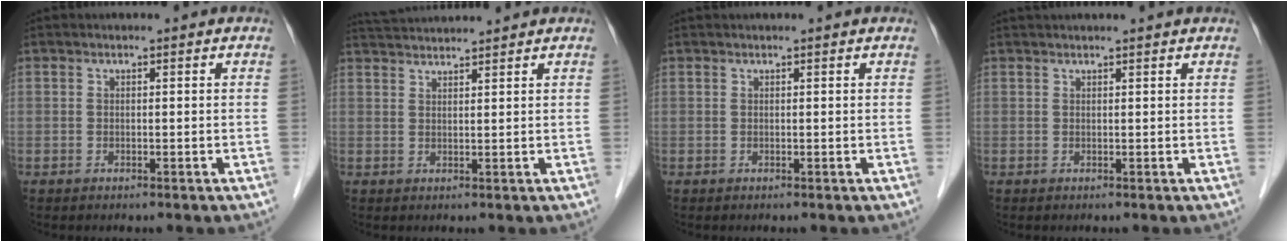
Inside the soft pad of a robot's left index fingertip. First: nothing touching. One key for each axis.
{"total": 6.2, "fx": 5.9, "fy": -0.8, "fz": 1.5, "tx": -0.032, "ty": 0.028, "tz": 0.099}
{"total": 0.9, "fx": 0.8, "fy": -0.1, "fz": 0.3, "tx": -0.006, "ty": 0.011, "tz": 0.016}
{"total": 4.9, "fx": 4.5, "fy": -0.3, "fz": 1.8, "tx": -0.019, "ty": 0.032, "tz": 0.056}